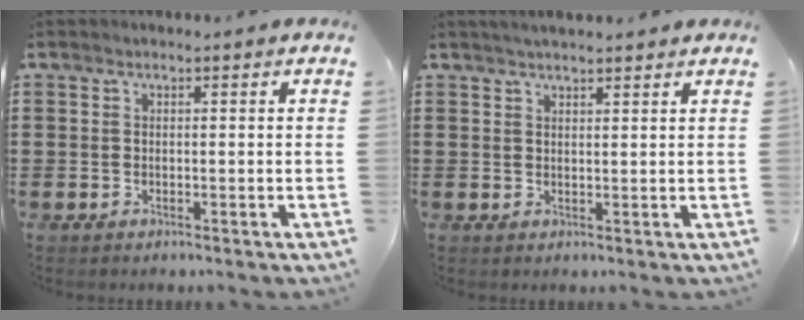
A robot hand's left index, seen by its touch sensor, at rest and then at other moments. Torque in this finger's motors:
{"motor_torque": [0.08, -0.25, -0.16, -0.19]}